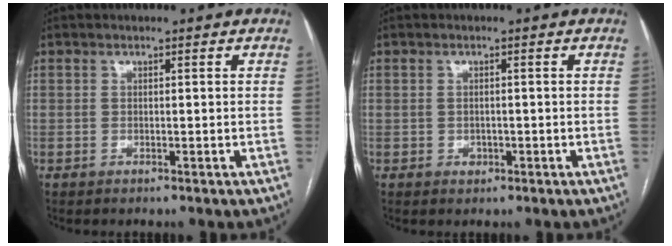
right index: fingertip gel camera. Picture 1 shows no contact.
{"total": 1.4, "force": [-0.5, 1.1, 0.7], "torque": [-0.014, 0.003, -0.003]}